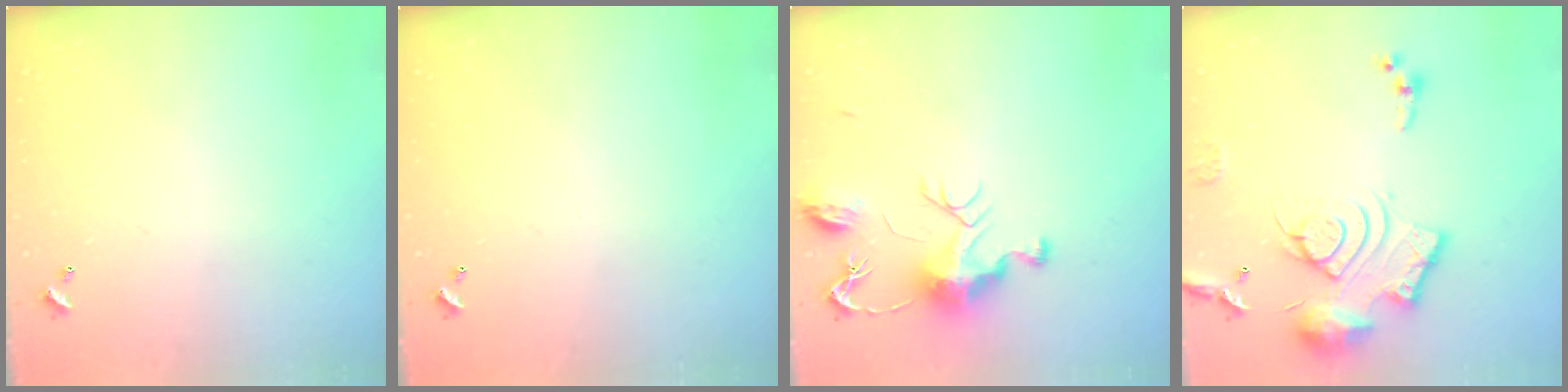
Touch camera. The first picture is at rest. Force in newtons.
{"total": 0.0}
{"total": 9.5, "press": 9.4, "slide": 1.4}
{"total": 17.0, "press": 17.0, "slide": 1.7}